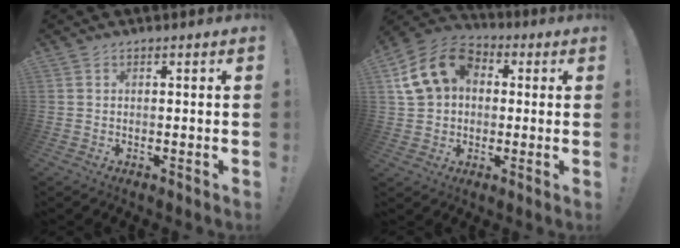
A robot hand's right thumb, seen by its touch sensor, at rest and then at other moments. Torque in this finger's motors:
{"motor_torque": [0.44, 0.40, 0.86, 0.22, 0.12]}